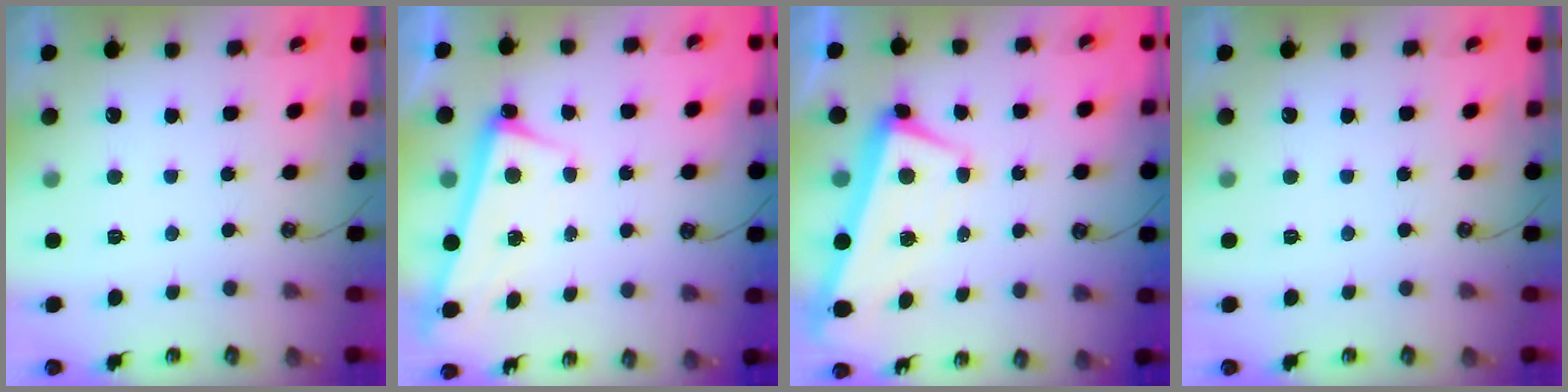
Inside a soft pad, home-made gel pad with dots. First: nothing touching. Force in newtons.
{"total": 2.5, "press": 2.4, "slide": 0.7}
{"total": 2.5, "press": 2.4, "slide": 0.4}
{"total": 0.0}